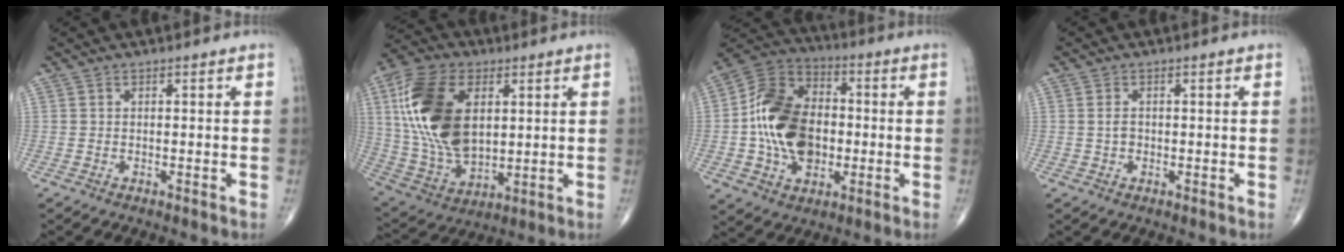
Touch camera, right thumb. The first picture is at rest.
{"total": 21.3, "force": [4.7, 12.8, 16.4], "torque": [-0.321, -0.014, 0.092]}
{"total": 18.2, "force": [-1.5, 12.8, 12.9], "torque": [-0.208, 0.024, -0.026]}
{"total": 1.5, "force": [0.0, 1.2, 1.0], "torque": [-0.017, 0.002, 0.000]}